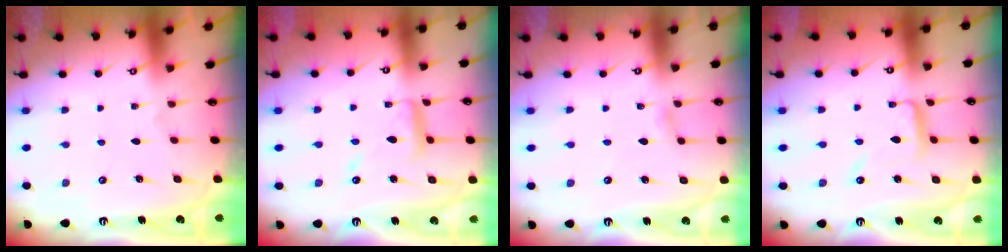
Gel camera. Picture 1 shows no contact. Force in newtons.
{"total": 9.0, "press": 9.0, "slide": 0.5}
{"total": 1.7, "press": 1.7, "slide": 0.2}
{"total": 7.6, "press": 7.6, "slide": 0.5}